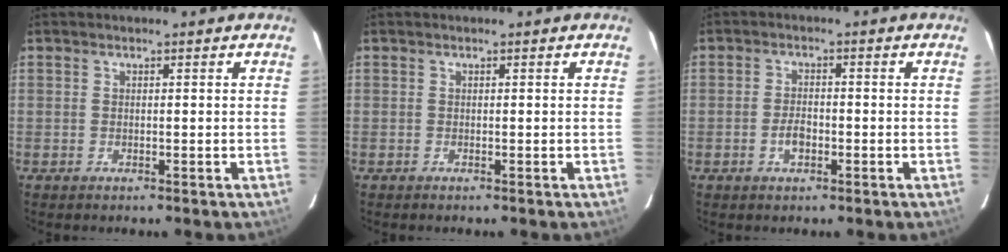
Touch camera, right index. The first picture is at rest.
{"total": 0.0}
{"total": 3.2, "force": [-1.3, 1.8, 2.3], "torque": [-0.045, 0.002, -0.021]}